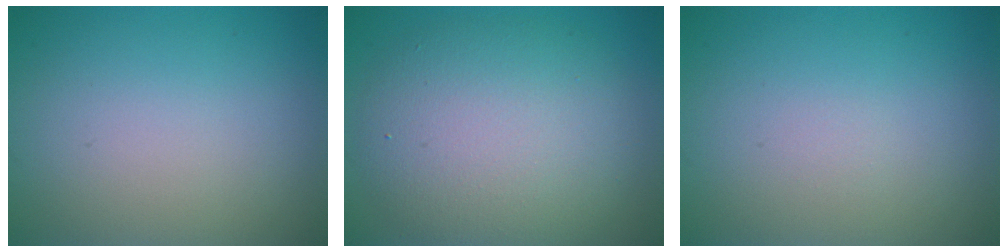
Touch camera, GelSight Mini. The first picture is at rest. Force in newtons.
{"total": 7.9, "press": 7.9, "slide": 0.4}
{"total": 0.0}